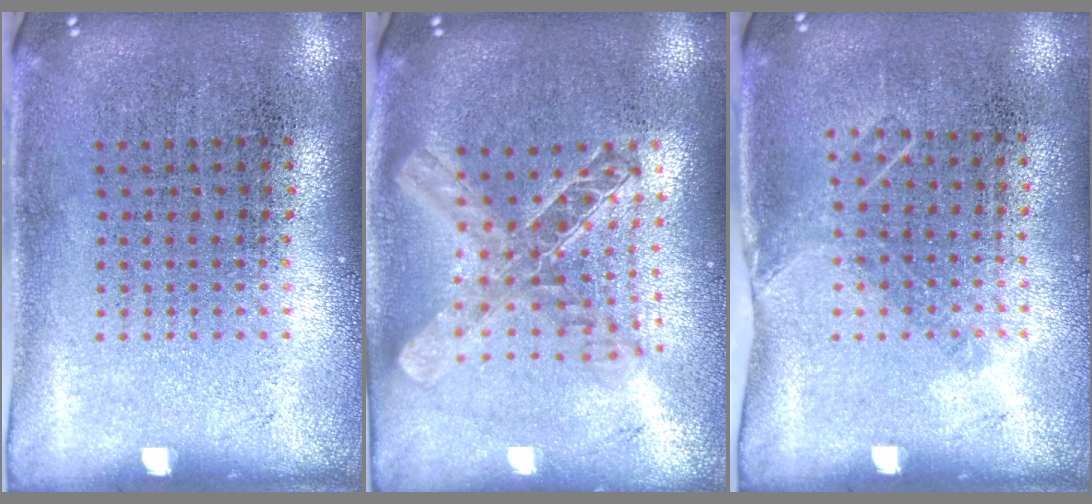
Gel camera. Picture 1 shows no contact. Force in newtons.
{"total": 2.0, "press": 1.7, "slide": 1.1}
{"total": 1.0, "press": 0.8, "slide": 0.6}